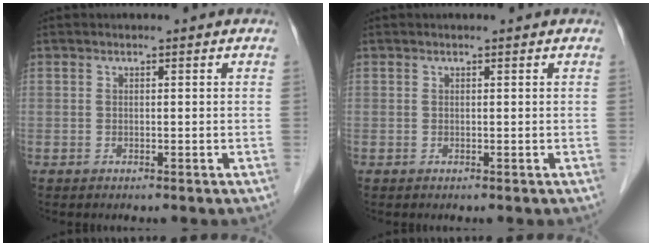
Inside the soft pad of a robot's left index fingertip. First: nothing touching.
{"total": 0.6, "force": [0.6, 0.0, 0.2], "torque": [-0.008, 0.006, 0.010]}